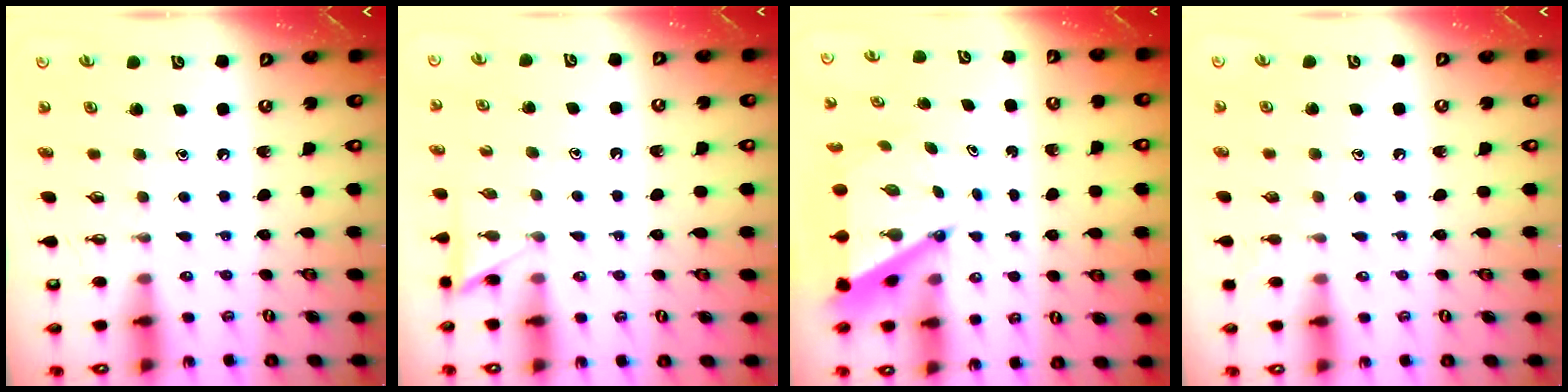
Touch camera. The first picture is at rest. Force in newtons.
{"total": 4.5, "press": 4.5, "slide": 0.3}
{"total": 7.0, "press": 6.9, "slide": 0.6}
{"total": 3.3, "press": 3.3, "slide": 0.5}